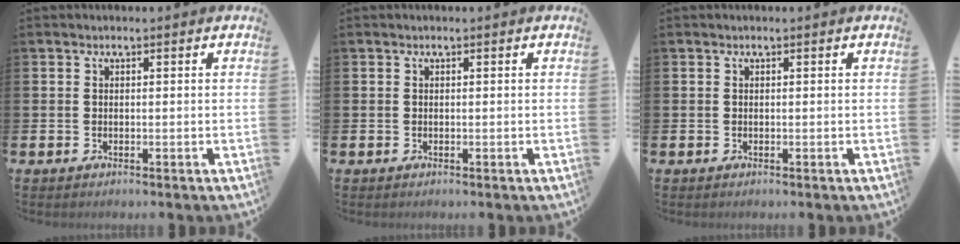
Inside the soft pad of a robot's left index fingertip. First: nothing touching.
{"total": 0.0}
{"total": 0.0}